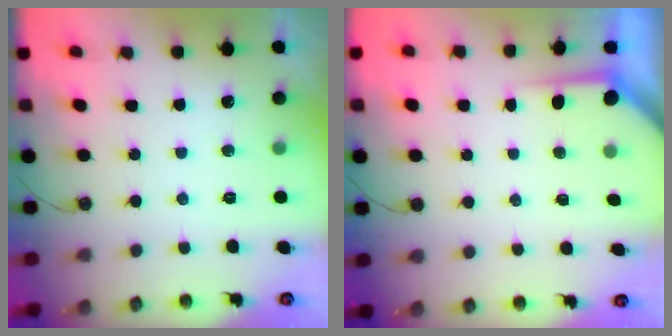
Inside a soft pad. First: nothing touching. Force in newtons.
{"total": 3.6, "press": 3.5, "slide": 0.3}